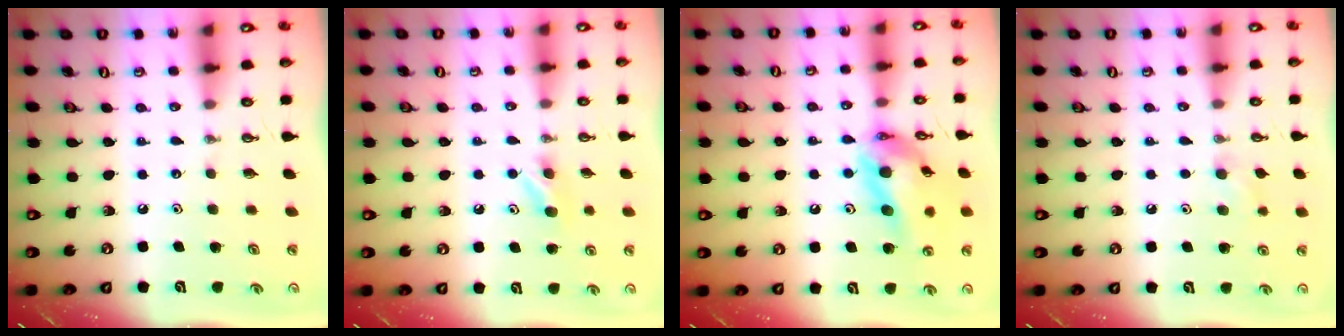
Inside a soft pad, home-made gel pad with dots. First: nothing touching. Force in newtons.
{"total": 5.9, "press": 5.9, "slide": 0.6}
{"total": 16.2, "press": 16.1, "slide": 1.8}
{"total": 6.9, "press": 6.6, "slide": 2.3}